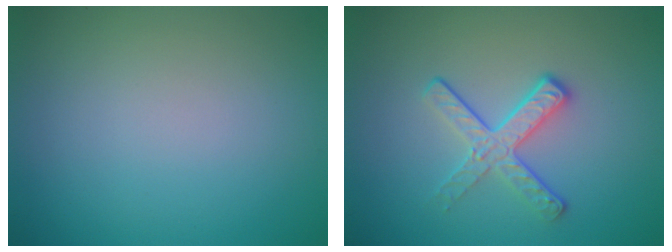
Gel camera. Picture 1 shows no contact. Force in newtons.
{"total": 3.1, "press": 2.6, "slide": 1.8}